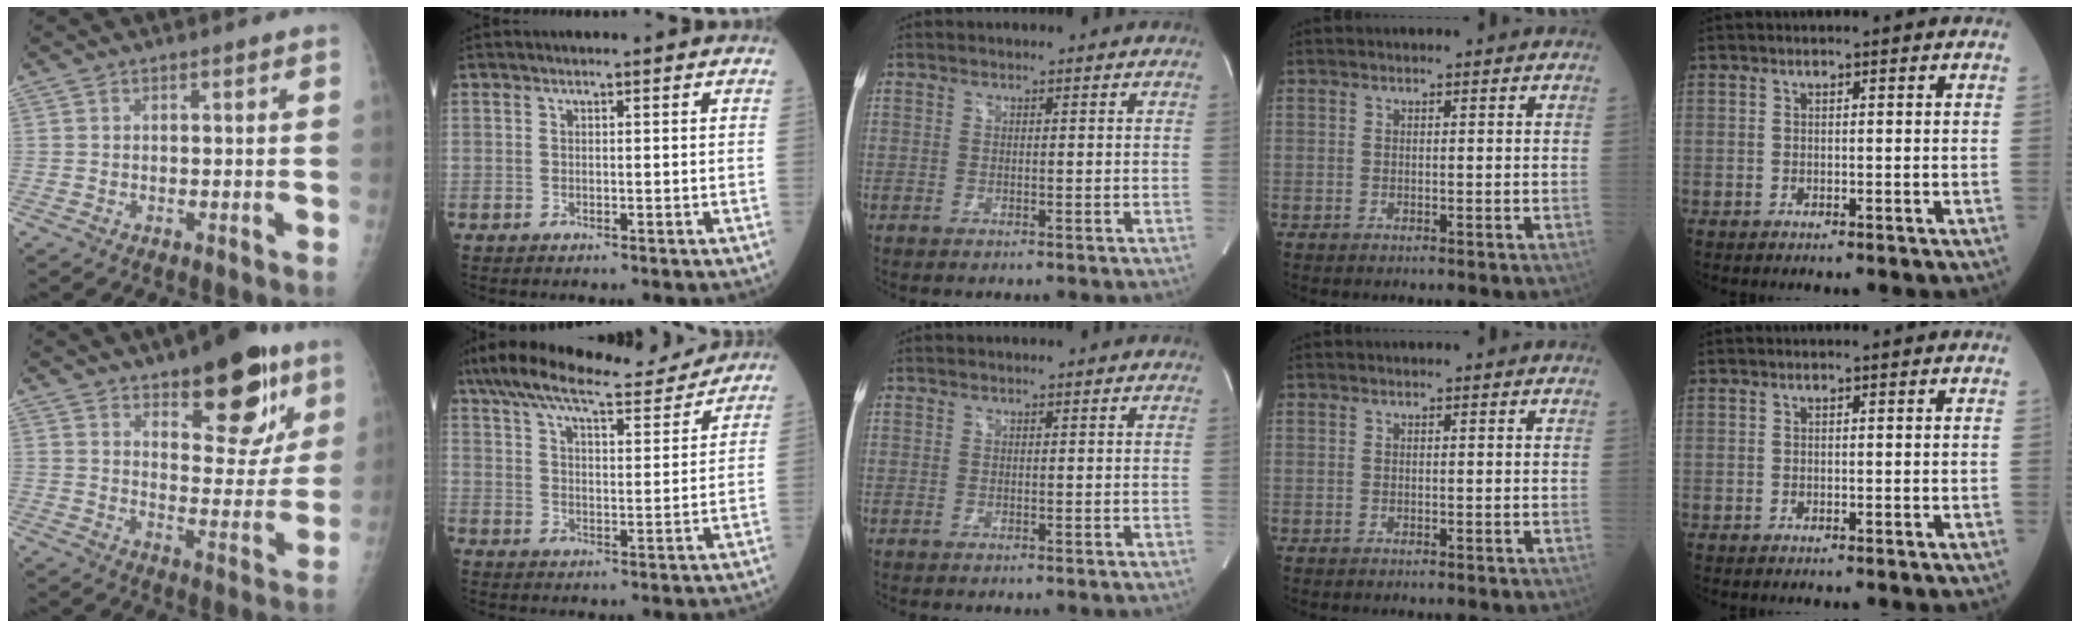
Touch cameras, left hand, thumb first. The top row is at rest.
{"thumb": {"total": 17.1, "force": [10.2, 7.2, 11.6], "torque": [-0.103, -0.057, 0.147]}, "index": {"total": 15.8, "force": [14.0, 2.1, 6.9], "torque": [-0.125, 0.018, 0.214]}}